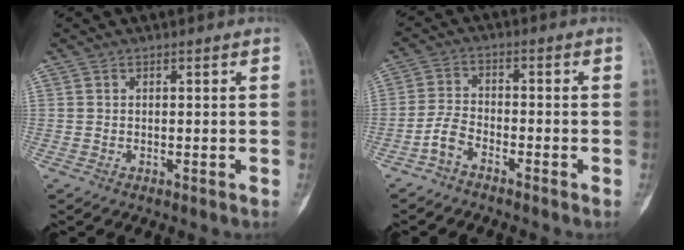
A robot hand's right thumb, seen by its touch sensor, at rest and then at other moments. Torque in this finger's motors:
{"motor_torque": [-0.14, 0.05, 0.31, -0.30, -0.05]}